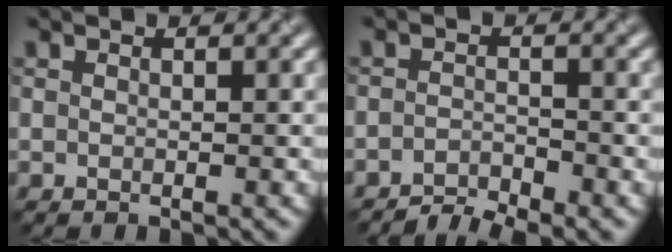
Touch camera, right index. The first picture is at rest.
{"total": 2.4, "force": [-2.3, 0.4, 0.8], "torque": [-0.012, 0.001, -0.044]}